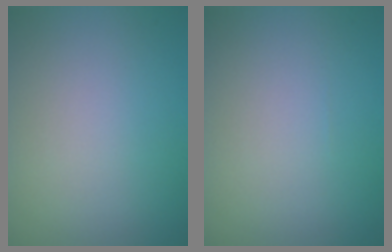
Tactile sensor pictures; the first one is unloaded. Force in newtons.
{"total": 0.0}